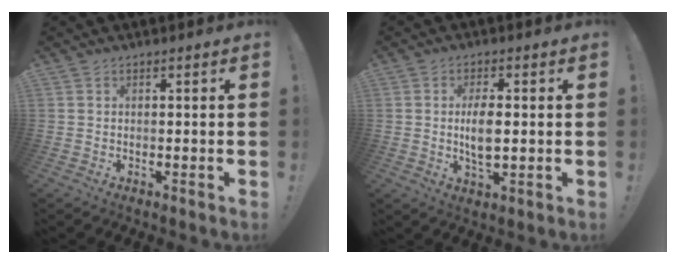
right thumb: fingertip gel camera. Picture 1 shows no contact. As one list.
[{"total": 6.9, "force": [0.1, 3.0, 6.2], "torque": [-0.112, -0.009, -0.006]}]